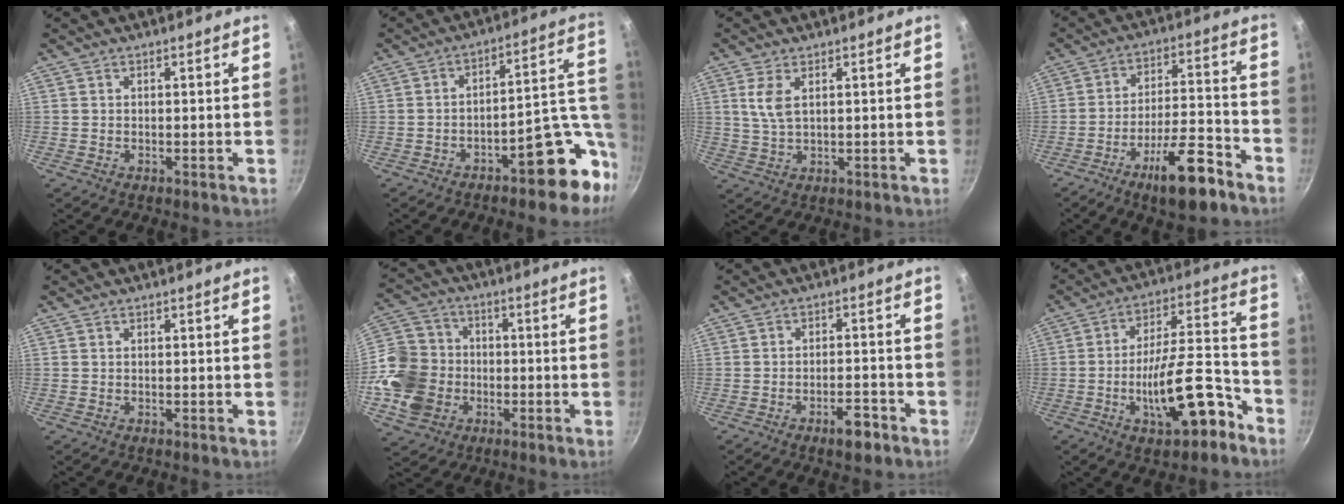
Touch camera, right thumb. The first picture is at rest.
{"total": 13.2, "force": [-6.5, 5.3, 10.2], "torque": [-0.063, 0.064, -0.088]}
{"total": 4.6, "force": [1.6, 2.1, 3.8], "torque": [-0.078, -0.007, 0.033]}
{"total": 13.9, "force": [-8.5, 4.1, 10.1], "torque": [-0.149, 0.057, -0.131]}
{"total": 0.0}
{"total": 15.7, "force": [-4.0, 13.2, 7.5], "torque": [-0.134, 0.037, -0.079]}
{"total": 5.0, "force": [-3.1, 1.8, 3.5], "torque": [-0.043, 0.022, -0.043]}
{"total": 16.9, "force": [-7.7, 6.3, 13.7], "torque": [-0.182, 0.064, -0.117]}